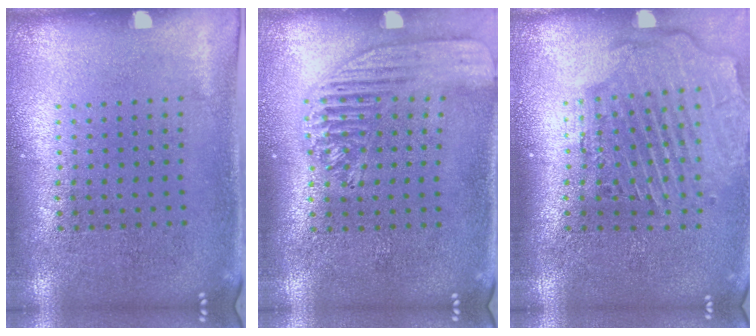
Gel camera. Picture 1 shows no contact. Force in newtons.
{"total": 1.7, "press": 1.6, "slide": 0.6}
{"total": 2.7, "press": 2.2, "slide": 1.5}